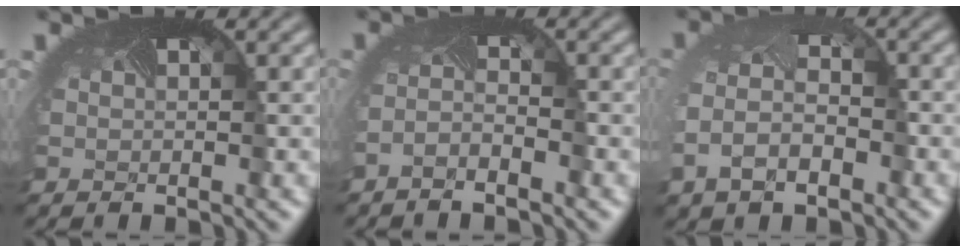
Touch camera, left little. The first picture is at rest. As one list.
[{"total": 1.6, "force": [-1.5, -0.2, 0.5], "torque": [-0.021, -0.005, -0.031]}, {"total": 4.6, "force": [-2.0, 2.8, 3.0], "torque": [-0.072, -0.017, -0.037]}]